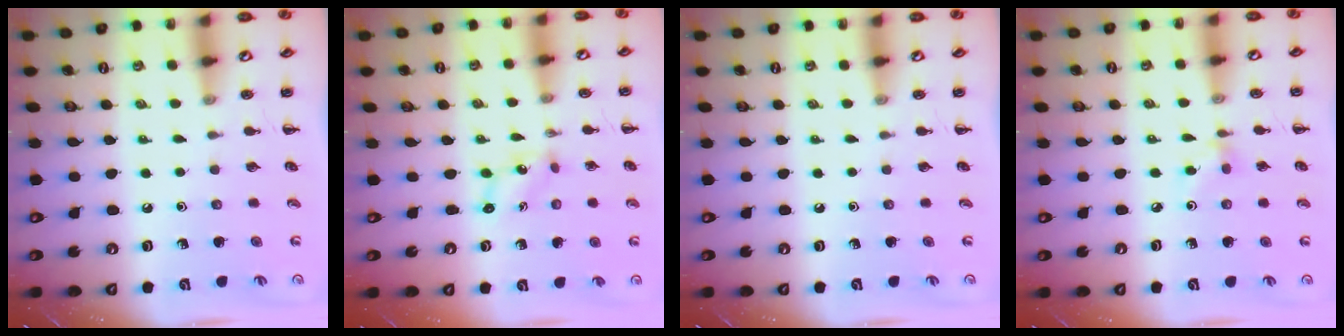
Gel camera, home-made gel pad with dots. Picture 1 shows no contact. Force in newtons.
{"total": 1.7, "press": 1.6, "slide": 0.6}
{"total": 0.0}
{"total": 4.5, "press": 4.3, "slide": 1.2}